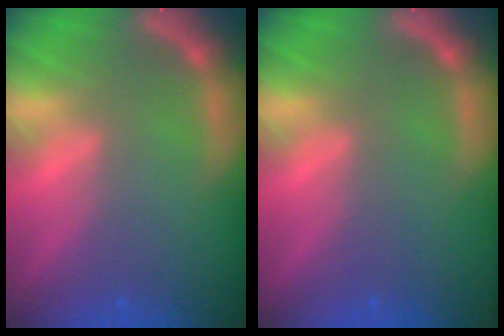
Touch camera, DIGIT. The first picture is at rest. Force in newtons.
{"total": 0.0}